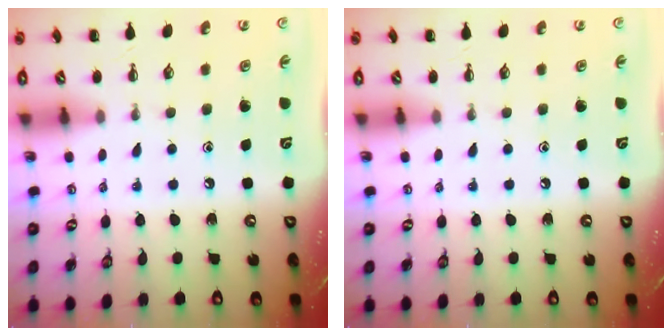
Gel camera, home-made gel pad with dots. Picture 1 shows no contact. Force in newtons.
{"total": 0.0}